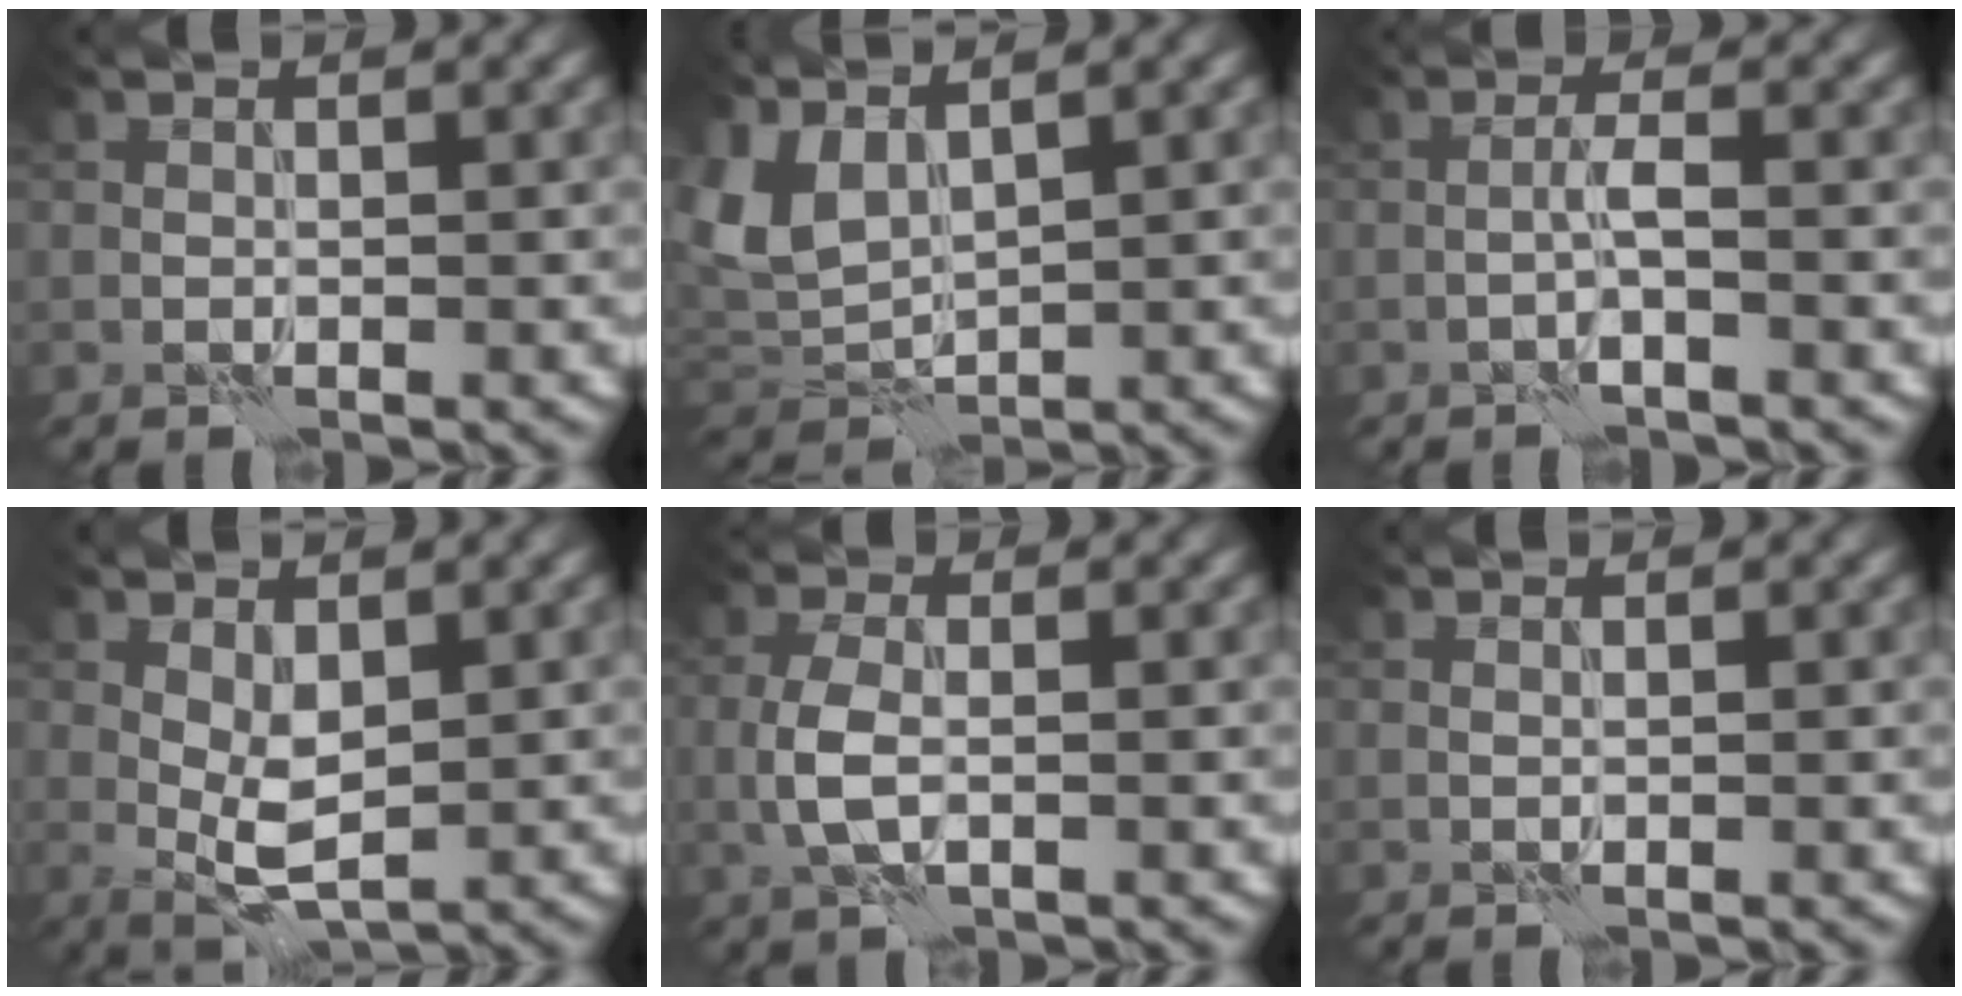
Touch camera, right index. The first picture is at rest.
{"total": 3.8, "force": [2.2, 2.1, 2.4], "torque": [-0.061, 0.002, 0.048]}
{"total": 1.4, "force": [-0.5, 0.0, 1.2], "torque": [-0.025, 0.009, -0.013]}
{"total": 3.1, "force": [0.5, 1.2, 2.8], "torque": [-0.057, -0.002, 0.012]}
{"total": 2.9, "force": [-0.3, 1.4, 2.5], "torque": [-0.061, 0.003, -0.008]}
{"total": 0.0}